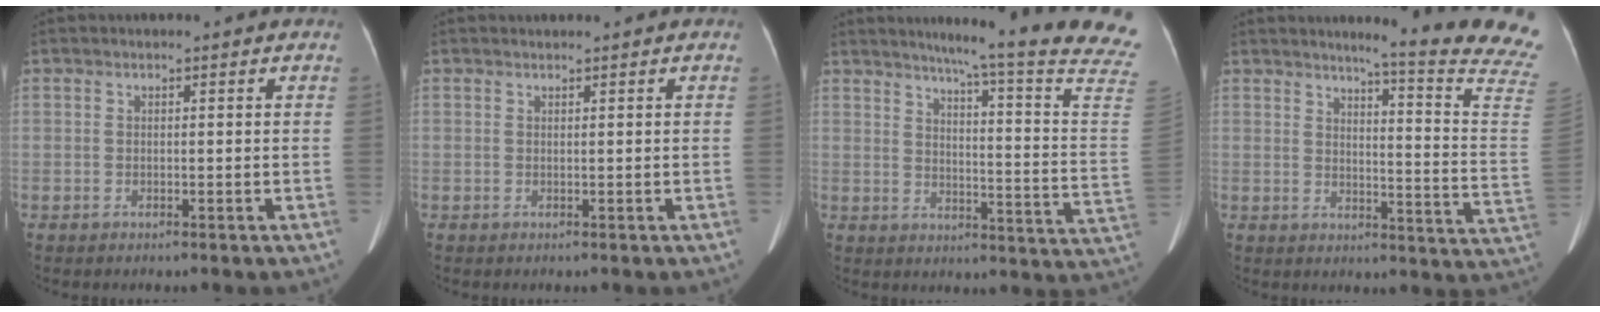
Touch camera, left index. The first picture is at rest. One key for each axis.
{"total": 0.0}
{"total": 22.8, "fx": 19.2, "fy": -1.8, "fz": 12.0, "tx": -0.165, "ty": -0.093, "tz": 0.225}
{"total": 18.4, "fx": 16.2, "fy": -2.0, "fz": 8.4, "tx": -0.111, "ty": -0.126, "tz": 0.175}